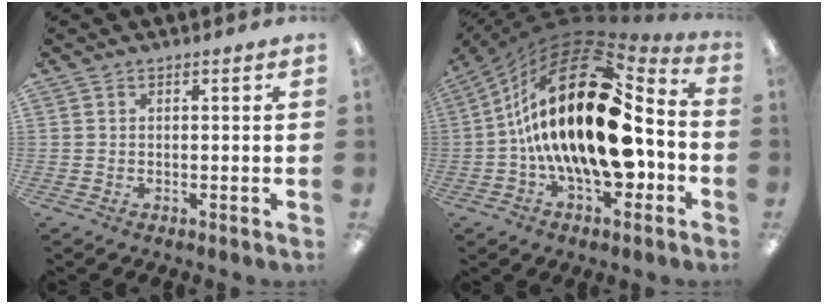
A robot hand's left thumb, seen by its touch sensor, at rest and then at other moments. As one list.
[{"total": 28.9, "force": [0.5, 13.0, 25.8], "torque": [-0.530, -0.015, 0.000]}]